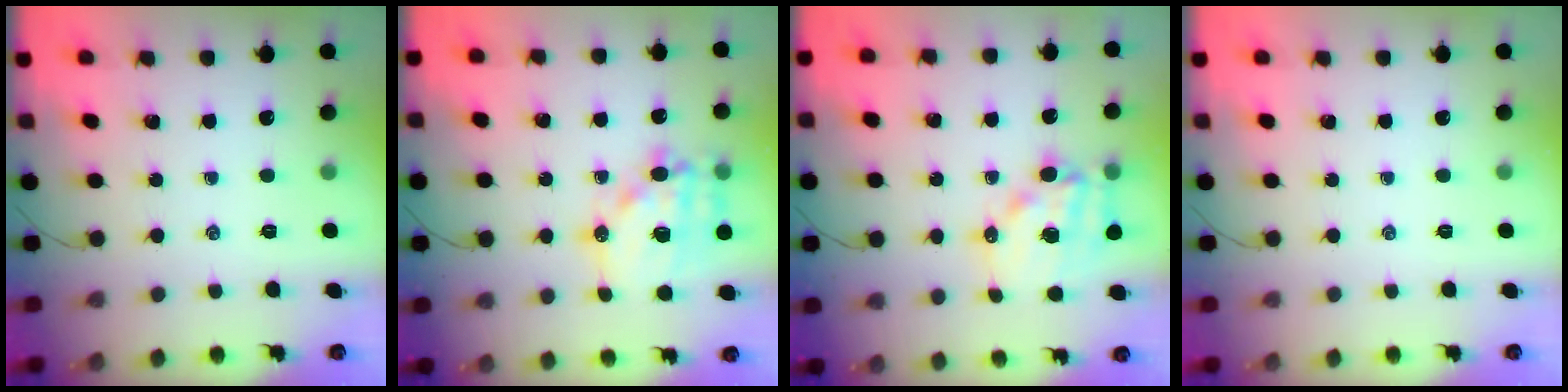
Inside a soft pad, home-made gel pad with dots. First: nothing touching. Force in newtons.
{"total": 15.8, "press": 15.5, "slide": 3.1}
{"total": 13.4, "press": 13.1, "slide": 3.1}
{"total": 0.0}